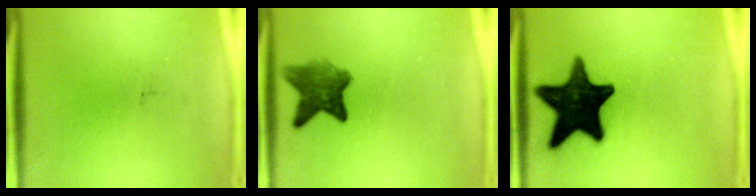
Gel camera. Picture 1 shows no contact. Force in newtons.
{"total": 6.3}
{"total": 18.4}